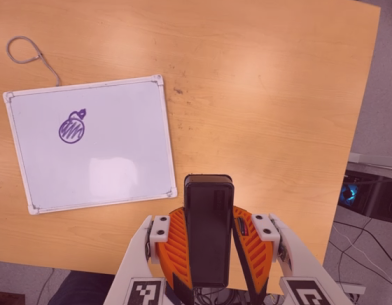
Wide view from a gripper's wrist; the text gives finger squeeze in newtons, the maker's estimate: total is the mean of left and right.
{"total": 8.2, "left": 6.7, "right": 9.8}